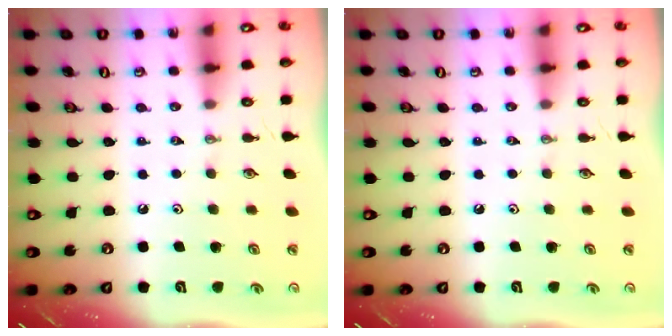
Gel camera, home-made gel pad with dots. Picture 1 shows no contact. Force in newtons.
{"total": 0.0}